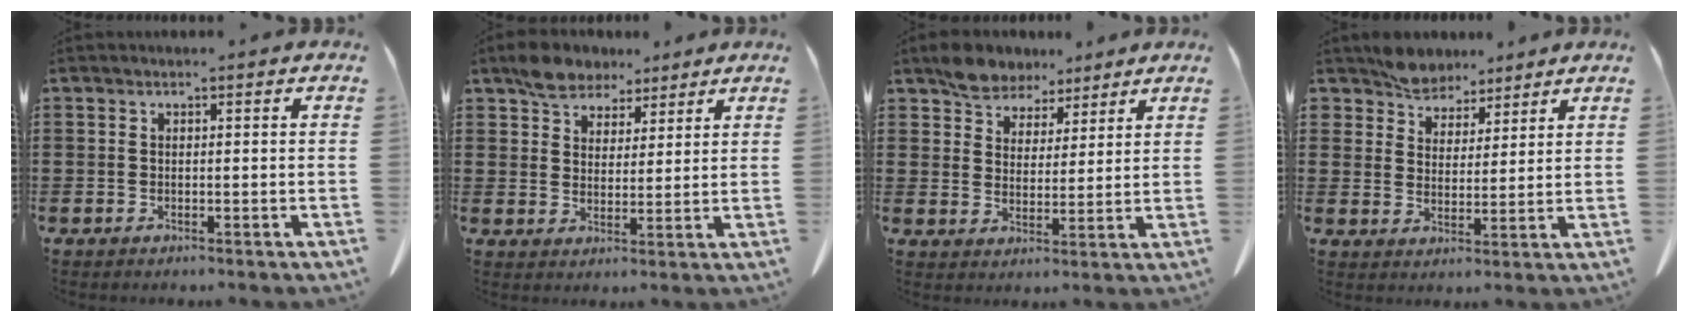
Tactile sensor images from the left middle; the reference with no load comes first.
{"total": 5.7, "force": [4.6, 3.1, 1.1], "torque": [-0.043, 0.003, 0.089]}
{"total": 5.7, "force": [5.0, 2.7, 0.8], "torque": [-0.039, -0.006, 0.096]}
{"total": 5.4, "force": [5.0, 1.9, 0.0], "torque": [-0.025, -0.014, 0.095]}